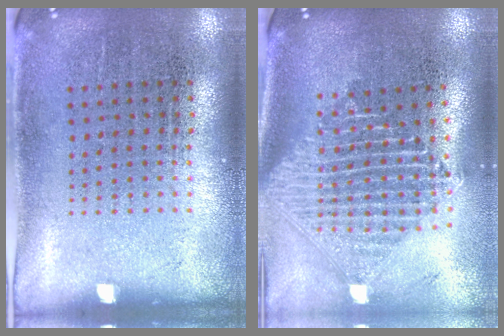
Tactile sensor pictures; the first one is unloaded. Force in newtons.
{"total": 2.4, "press": 1.9, "slide": 1.5}